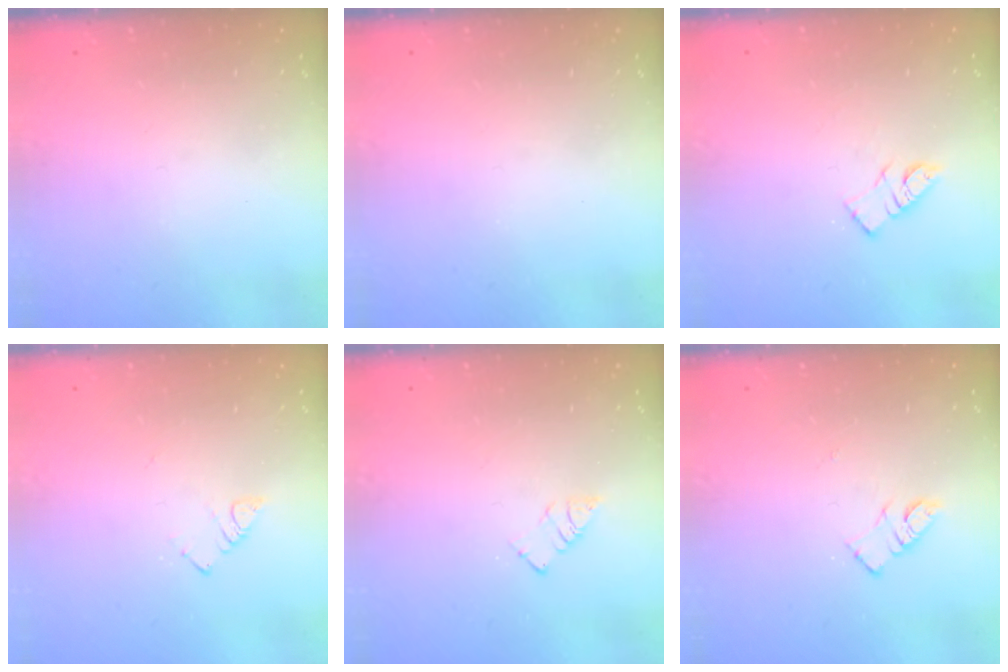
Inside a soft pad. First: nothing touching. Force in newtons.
{"total": 0.0}
{"total": 7.5, "press": 7.4, "slide": 0.4}
{"total": 2.7, "press": 2.7, "slide": 0.4}
{"total": 3.3, "press": 3.3, "slide": 0.3}
{"total": 5.5, "press": 5.4, "slide": 0.5}